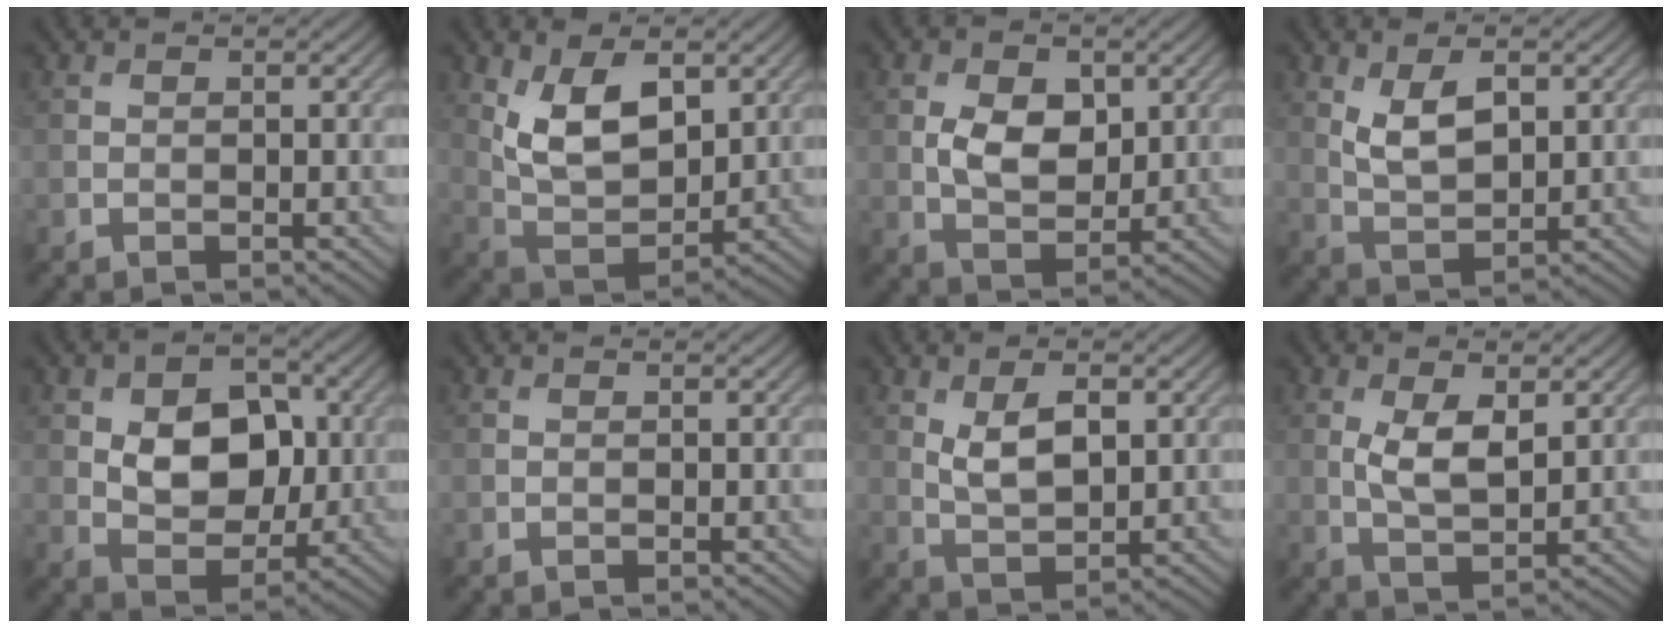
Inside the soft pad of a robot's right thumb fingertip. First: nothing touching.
{"total": 9.6, "force": [3.5, 5.2, 7.2], "torque": [-0.147, -0.010, 0.067]}
{"total": 6.2, "force": [1.2, 4.0, 4.6], "torque": [-0.086, -0.005, 0.021]}
{"total": 5.7, "force": [2.0, 2.8, 4.5], "torque": [-0.094, -0.005, 0.041]}
{"total": 8.9, "force": [0.9, 6.1, 6.5], "torque": [-0.122, -0.001, 0.008]}
{"total": 0.0}
{"total": 5.3, "force": [1.5, 2.6, 4.4], "torque": [-0.090, -0.004, 0.033]}
{"total": 5.1, "force": [1.2, 2.2, 4.4], "torque": [-0.095, -0.006, 0.028]}